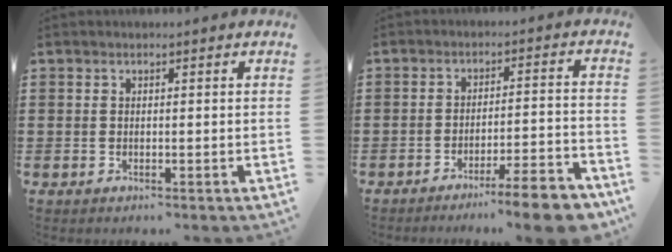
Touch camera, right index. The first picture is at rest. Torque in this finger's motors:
{"motor_torque": [1.19, -0.51, 0.59, 0.15]}